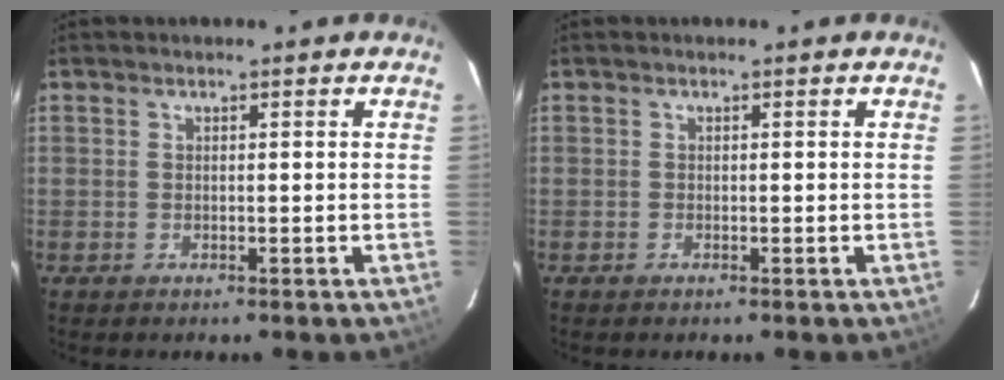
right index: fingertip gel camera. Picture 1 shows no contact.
{"total": 0.0}